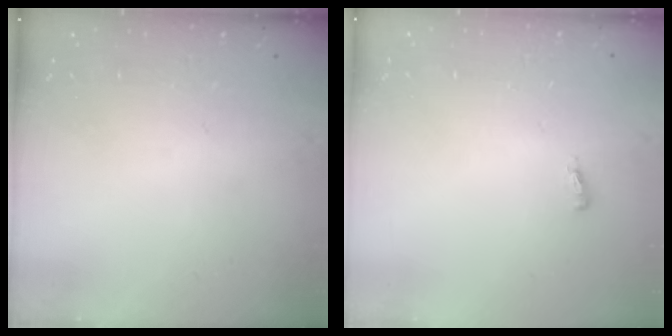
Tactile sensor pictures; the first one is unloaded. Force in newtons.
{"total": 3.7, "press": 3.6, "slide": 1.0}